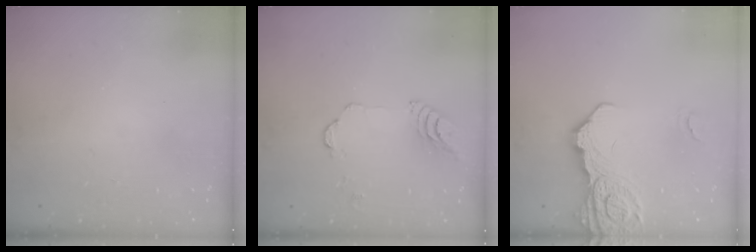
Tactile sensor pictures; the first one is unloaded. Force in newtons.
{"total": 6.8, "press": 6.7, "slide": 0.7}
{"total": 16.1, "press": 16.0, "slide": 1.9}